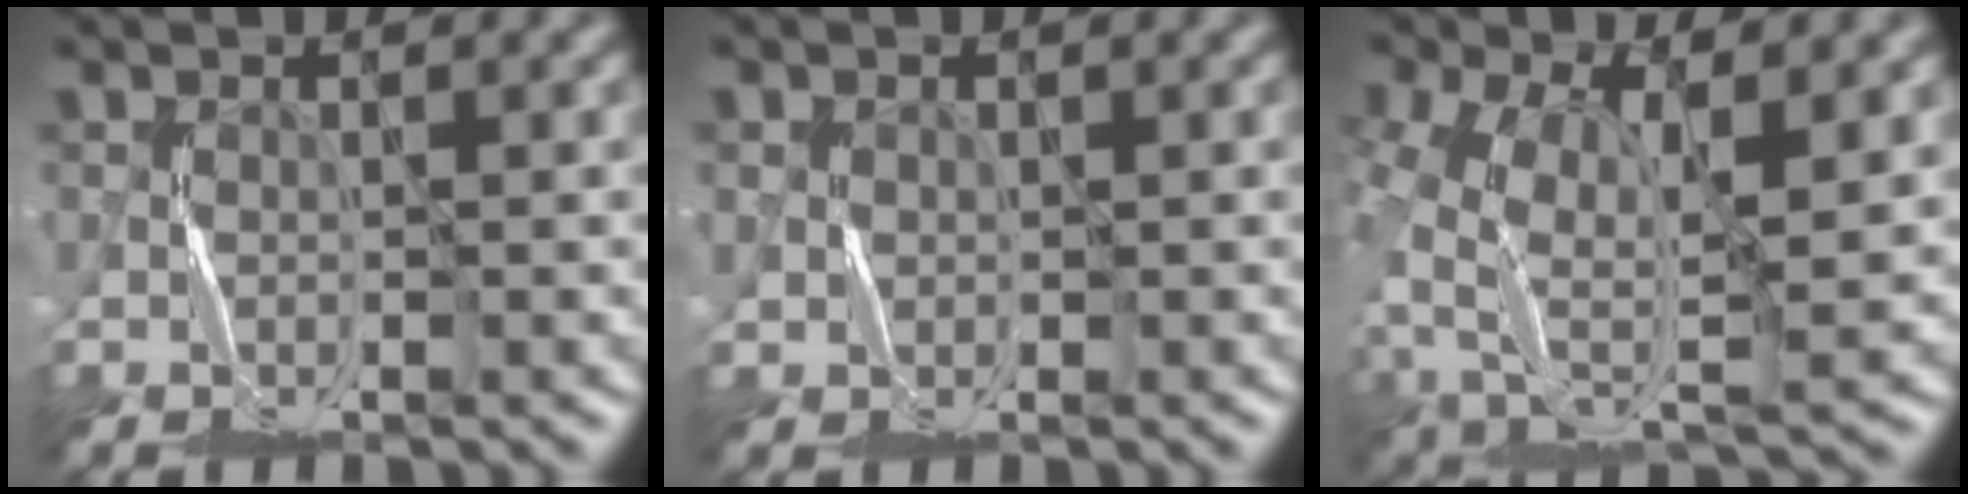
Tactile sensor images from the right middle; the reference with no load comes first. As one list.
[{"total": 1.0, "force": [0.2, 1.0, 0.0], "torque": [-0.003, -0.003, 0.007]}, {"total": 9.7, "force": [-0.8, 5.6, 7.8], "torque": [-0.182, -0.023, -0.014]}]